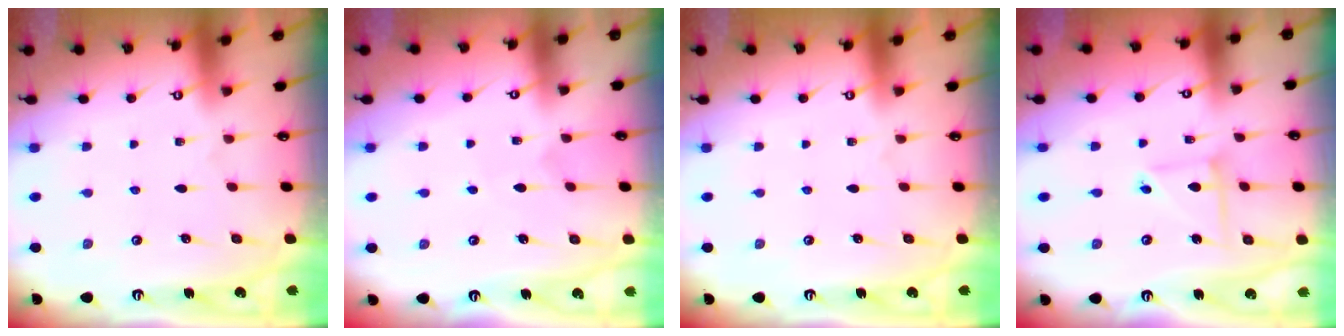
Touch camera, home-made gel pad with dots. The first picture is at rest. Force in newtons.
{"total": 3.4, "press": 3.4, "slide": 0.3}
{"total": 0.0}
{"total": 5.3, "press": 5.3, "slide": 0.5}